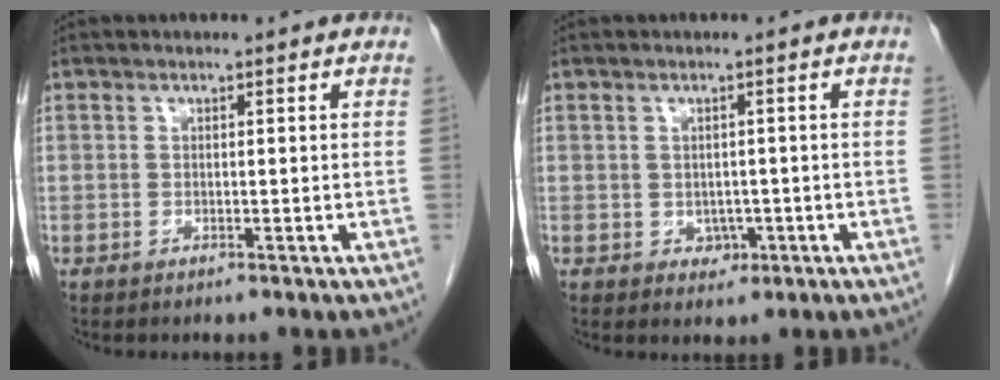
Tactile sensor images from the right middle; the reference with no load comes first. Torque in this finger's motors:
{"motor_torque": [0.10, -0.13, 0.03, 0.00]}